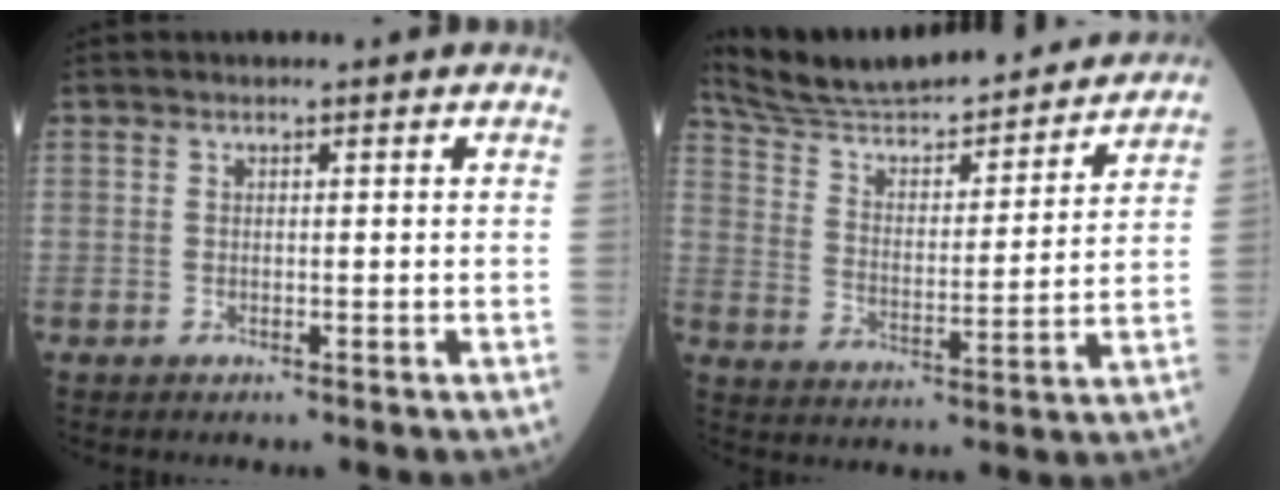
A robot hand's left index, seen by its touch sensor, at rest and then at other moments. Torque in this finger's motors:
{"motor_torque": [0.97, -1.16, 0.13, 0.04]}